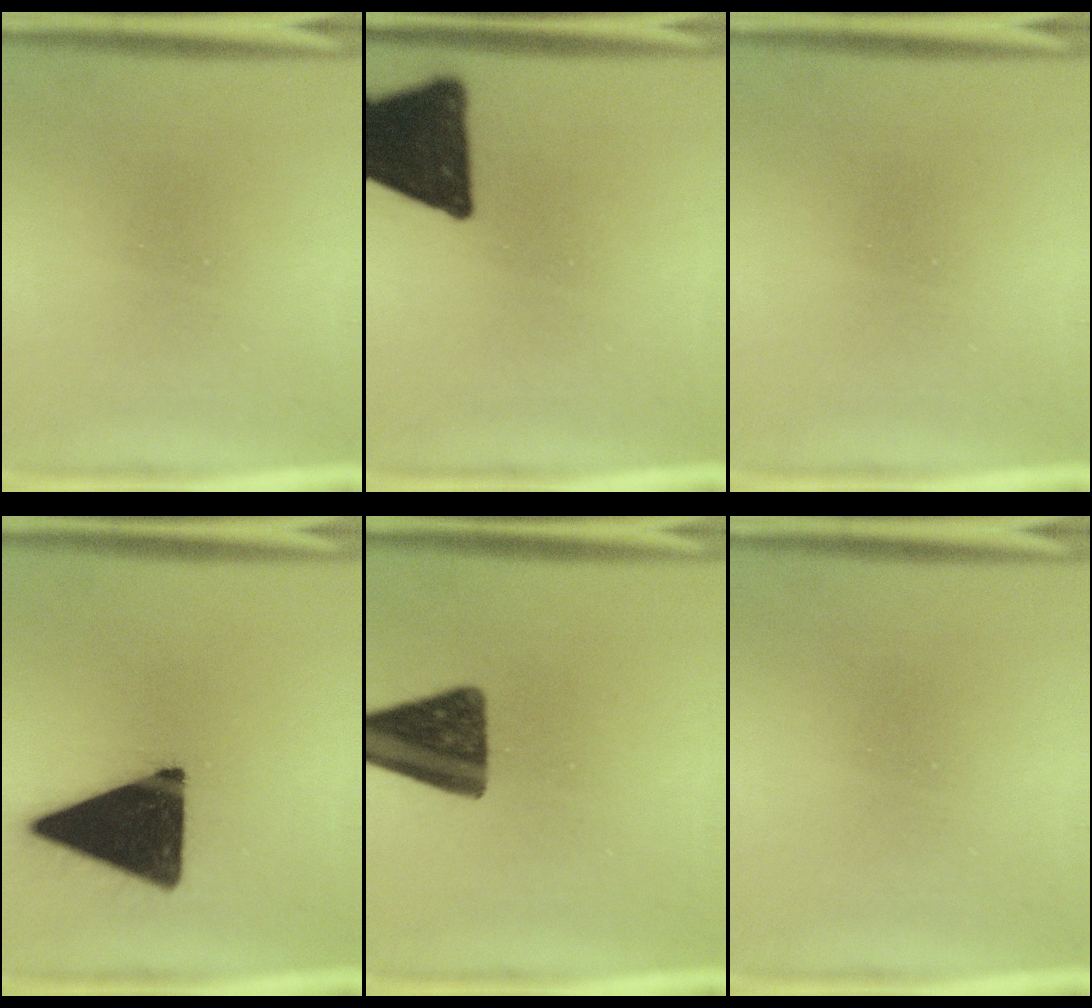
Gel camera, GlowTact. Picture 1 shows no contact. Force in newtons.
{"total": 18.1}
{"total": 0.0}
{"total": 18.1}
{"total": 14.6}
{"total": 0.0}